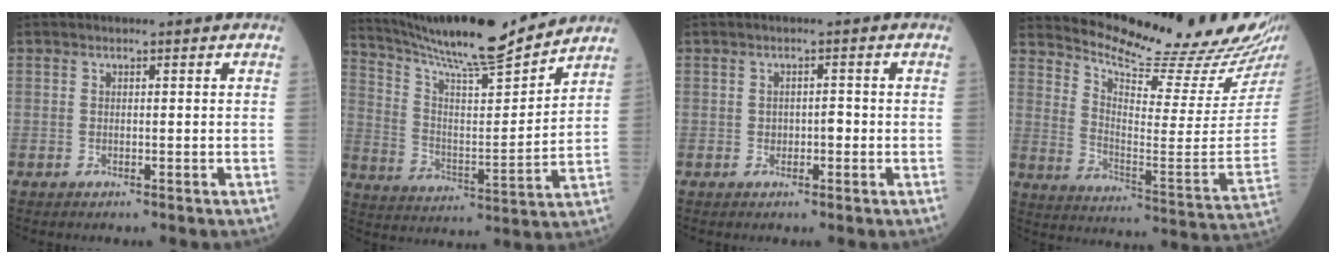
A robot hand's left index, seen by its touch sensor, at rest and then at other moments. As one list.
[{"total": 18.8, "force": [16.9, 0.7, 8.3], "torque": [-0.153, -0.001, 0.278]}, {"total": 1.5, "force": [-0.3, 0.9, 1.2], "torque": [-0.013, 0.005, -0.005]}, {"total": 22.4, "force": [21.0, 0.4, 7.7], "torque": [-0.134, -0.113, 0.280]}]